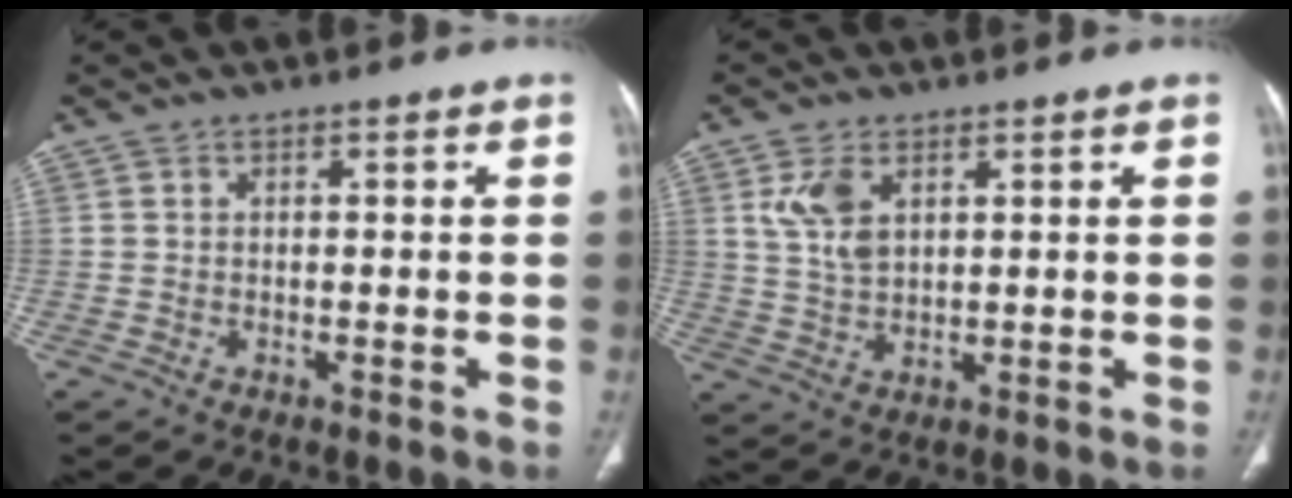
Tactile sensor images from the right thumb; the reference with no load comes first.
{"total": 6.3, "force": [2.6, 3.6, 4.5], "torque": [-0.088, -0.006, 0.060]}